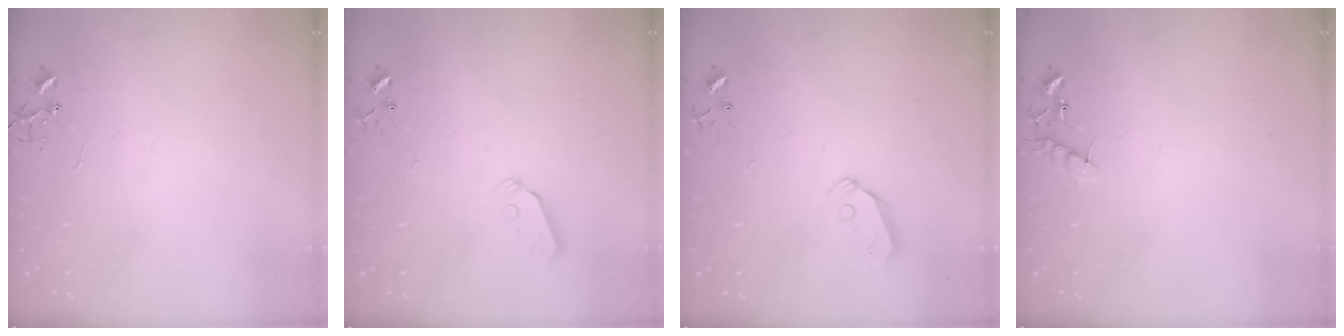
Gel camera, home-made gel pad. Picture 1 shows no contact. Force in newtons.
{"total": 5.0, "press": 5.0, "slide": 0.3}
{"total": 7.3, "press": 7.2, "slide": 0.8}
{"total": 8.5, "press": 8.5, "slide": 0.6}